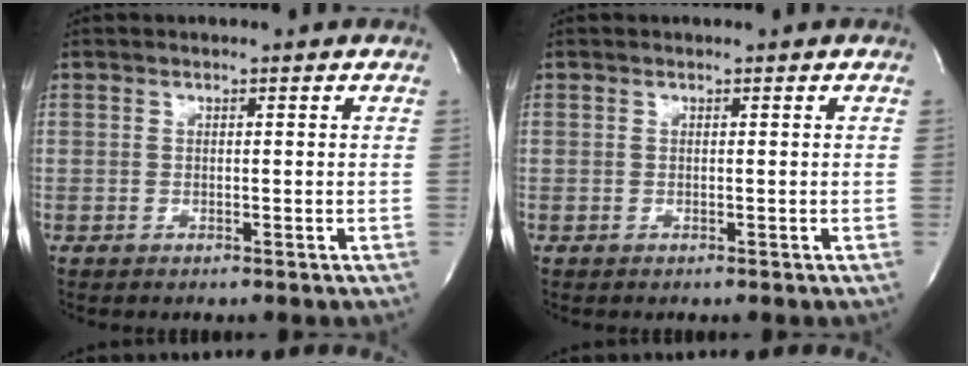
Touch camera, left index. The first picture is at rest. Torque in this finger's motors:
{"motor_torque": [-0.01, 0.01, -0.02, 0.00]}